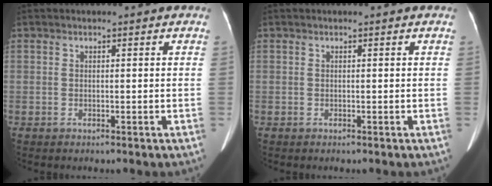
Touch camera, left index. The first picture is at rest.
{"total": 0.0}